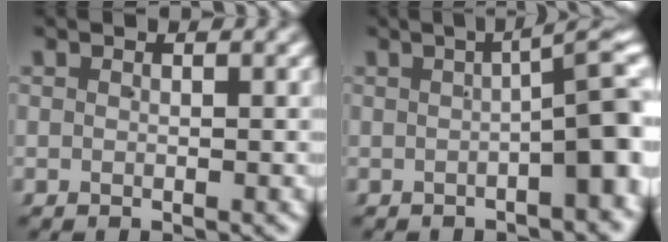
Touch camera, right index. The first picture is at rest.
{"total": 6.1, "force": [-0.1, 1.5, 5.9], "torque": [-0.055, 0.016, -0.005]}